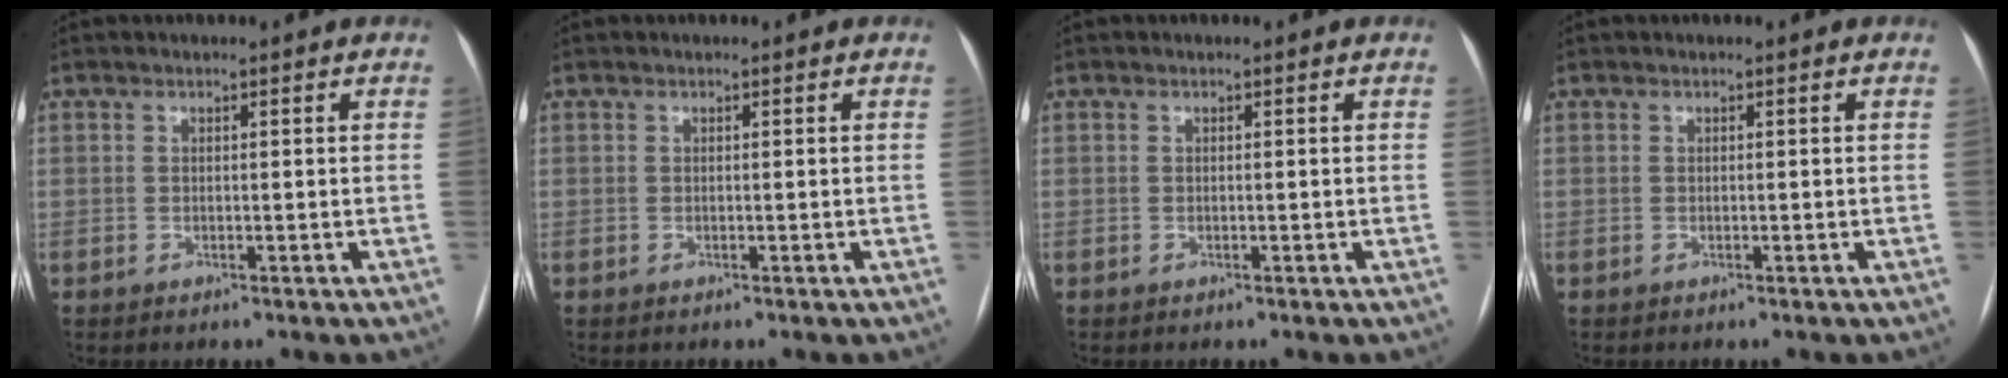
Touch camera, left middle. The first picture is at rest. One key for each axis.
{"total": 0.0}
{"total": 0.0}
{"total": 0.0}